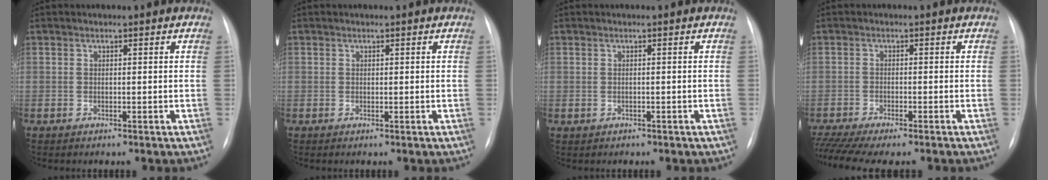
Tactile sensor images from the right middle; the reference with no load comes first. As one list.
[{"total": 0.0}, {"total": 0.5, "force": [-0.3, 0.4, 0.2], "torque": [-0.009, 0.003, 0.001]}, {"total": 9.4, "force": [-8.0, 1.3, 4.8], "torque": [-0.076, -0.007, -0.125]}]